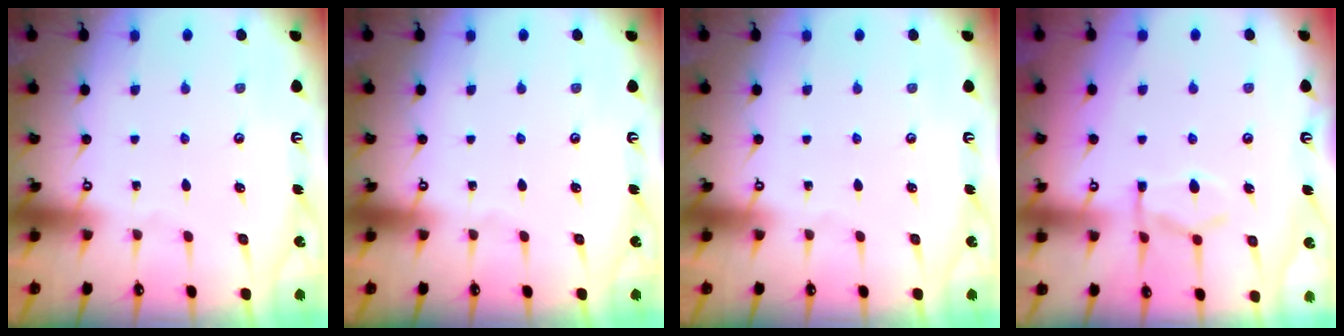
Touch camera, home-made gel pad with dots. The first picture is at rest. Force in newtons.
{"total": 0.0}
{"total": 0.0}
{"total": 11.9, "press": 11.9, "slide": 1.2}